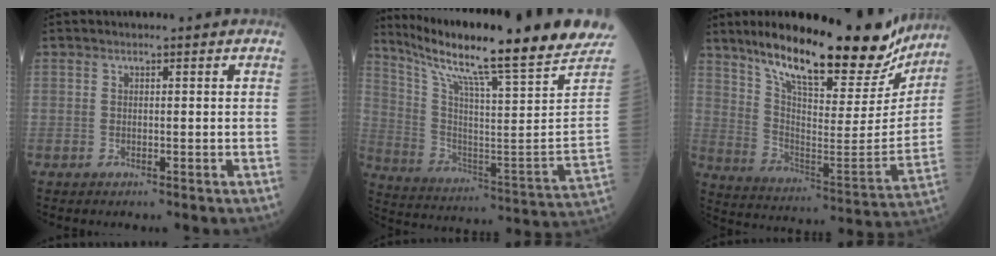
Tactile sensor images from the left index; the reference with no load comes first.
{"total": 26.2, "force": [21.1, -1.0, 15.5], "torque": [-0.263, -0.059, 0.314]}
{"total": 24.8, "force": [19.8, 5.9, 13.7], "torque": [-0.217, -0.021, 0.295]}